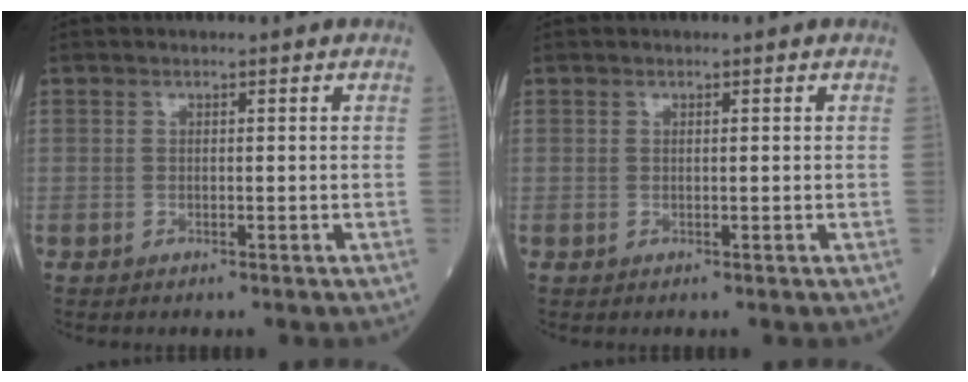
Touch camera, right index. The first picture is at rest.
{"total": 0.0}